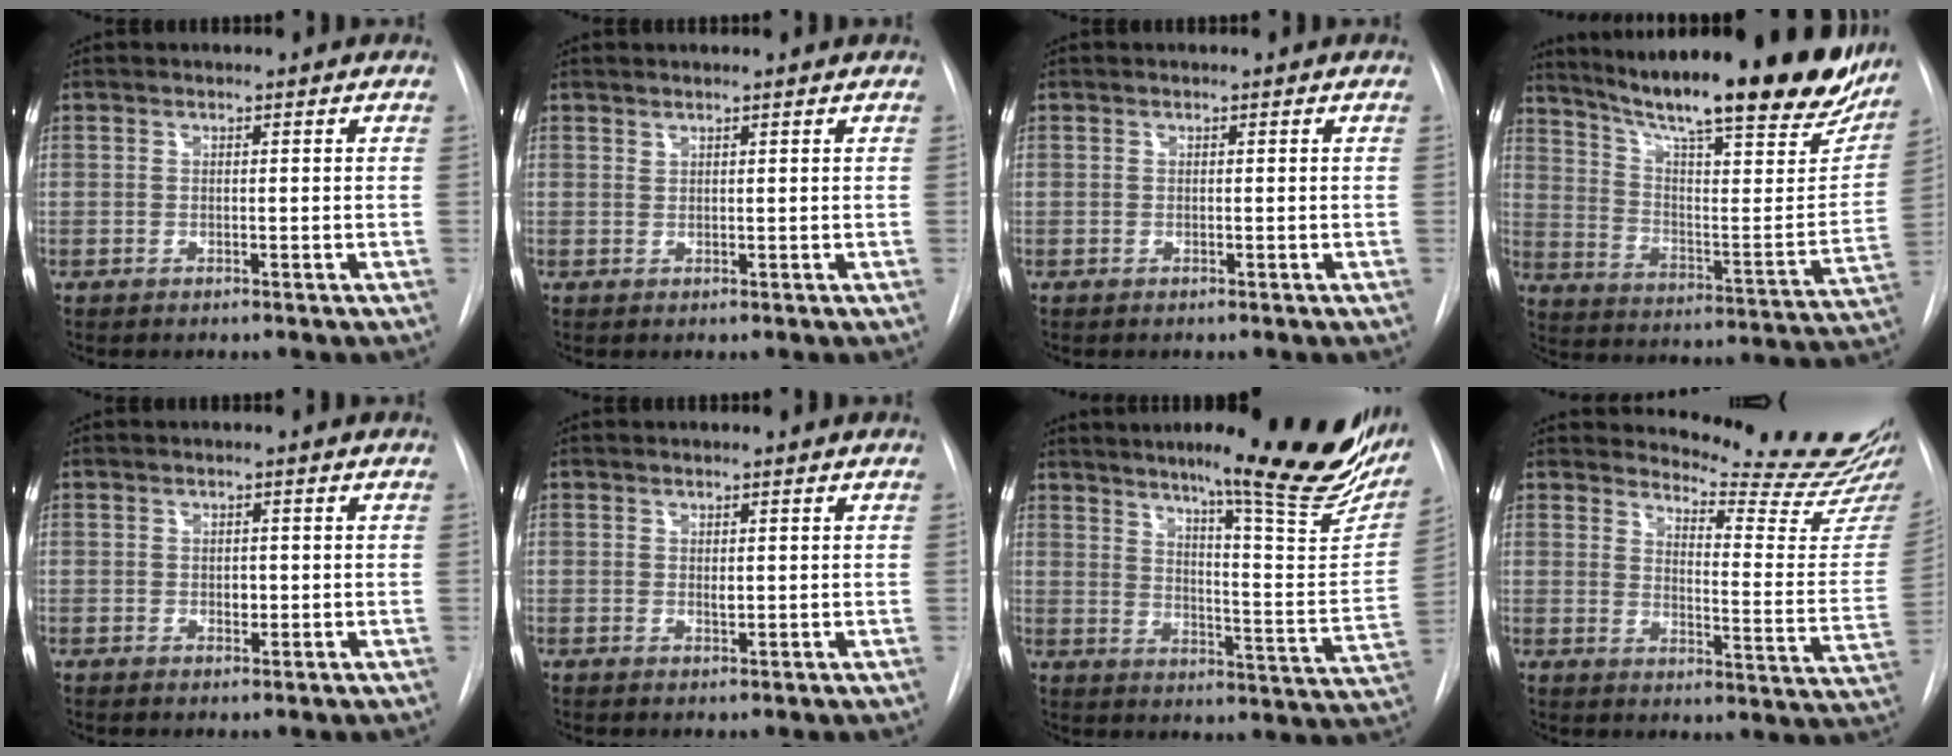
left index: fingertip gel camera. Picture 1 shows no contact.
{"total": 1.4, "force": [1.4, -0.2, 0.3], "torque": [-0.006, 0.006, 0.024]}
{"total": 0.0}
{"total": 30.6, "force": [24.8, 4.8, 17.3], "torque": [-0.266, -0.066, 0.330]}
{"total": 1.2, "force": [-0.2, 0.8, 0.8], "torque": [-0.011, -0.002, -0.001]}
{"total": 0.8, "force": [0.2, 0.3, 0.7], "torque": [-0.011, -0.006, 0.004]}
{"total": 25.6, "force": [19.4, 2.2, 16.6], "torque": [-0.220, -0.058, 0.247]}
{"total": 16.4, "force": [16.0, -1.1, 3.7], "torque": [-0.059, -0.136, 0.187]}